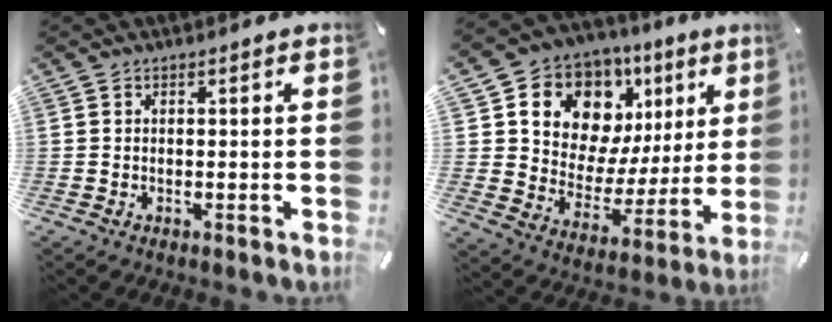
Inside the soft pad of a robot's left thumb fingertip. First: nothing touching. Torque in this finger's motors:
{"motor_torque": [1.09, 1.12, 1.41, -1.36, 0.21]}